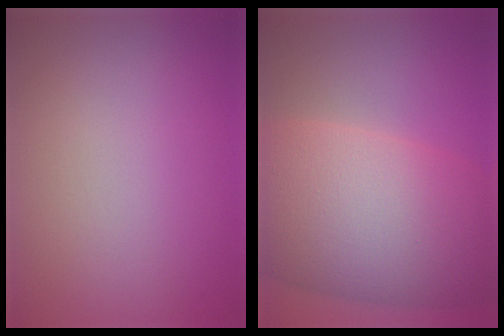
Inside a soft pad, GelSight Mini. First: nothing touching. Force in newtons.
{"total": 13.7, "press": 13.7, "slide": 0.4}